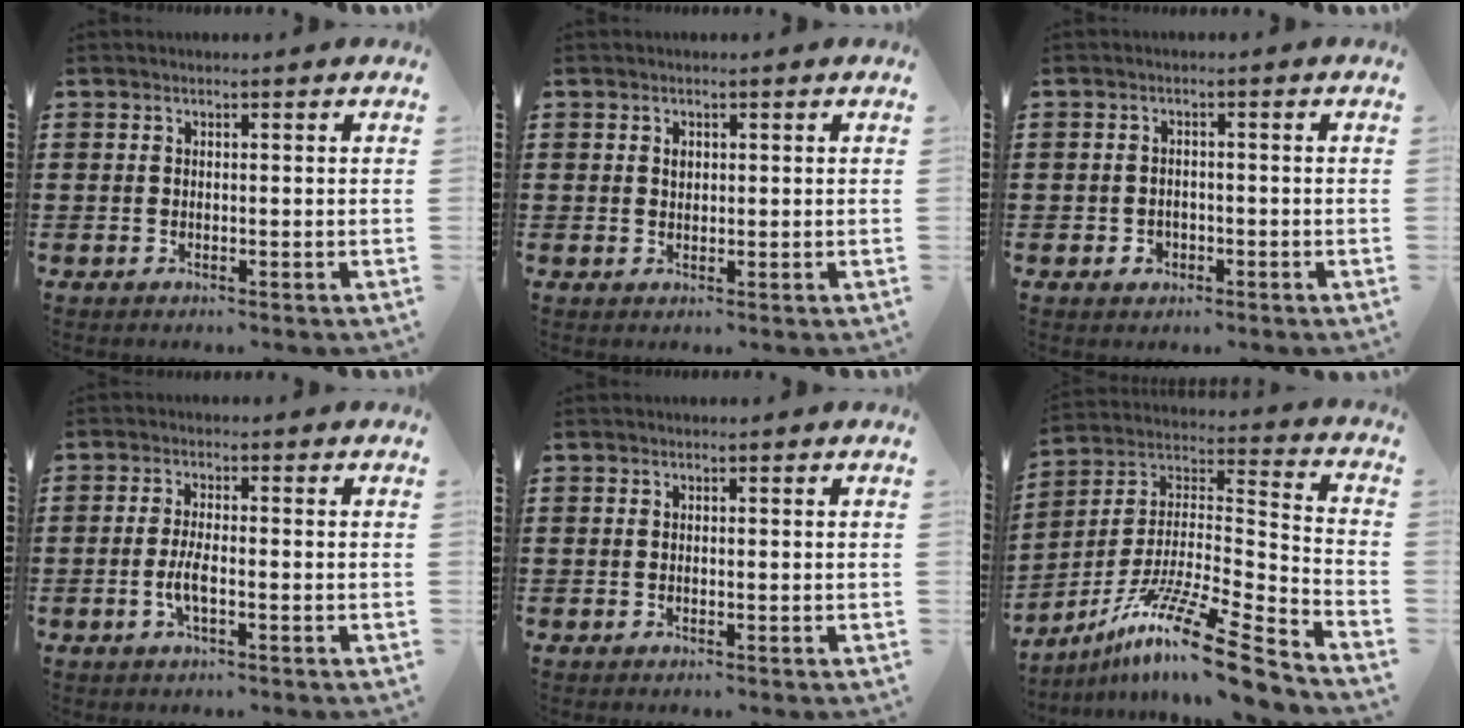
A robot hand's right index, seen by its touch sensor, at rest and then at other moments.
{"total": 1.0, "force": [0.4, 0.7, 0.7], "torque": [-0.014, 0.004, 0.007]}
{"total": 1.5, "force": [-0.9, 1.1, 0.5], "torque": [-0.014, -0.003, -0.019]}
{"total": 3.9, "force": [-1.3, 1.0, 3.6], "torque": [-0.076, -0.002, -0.027]}
{"total": 0.0}
{"total": 15.1, "force": [-11.2, 1.2, 10.0], "torque": [-0.175, 0.024, -0.208]}